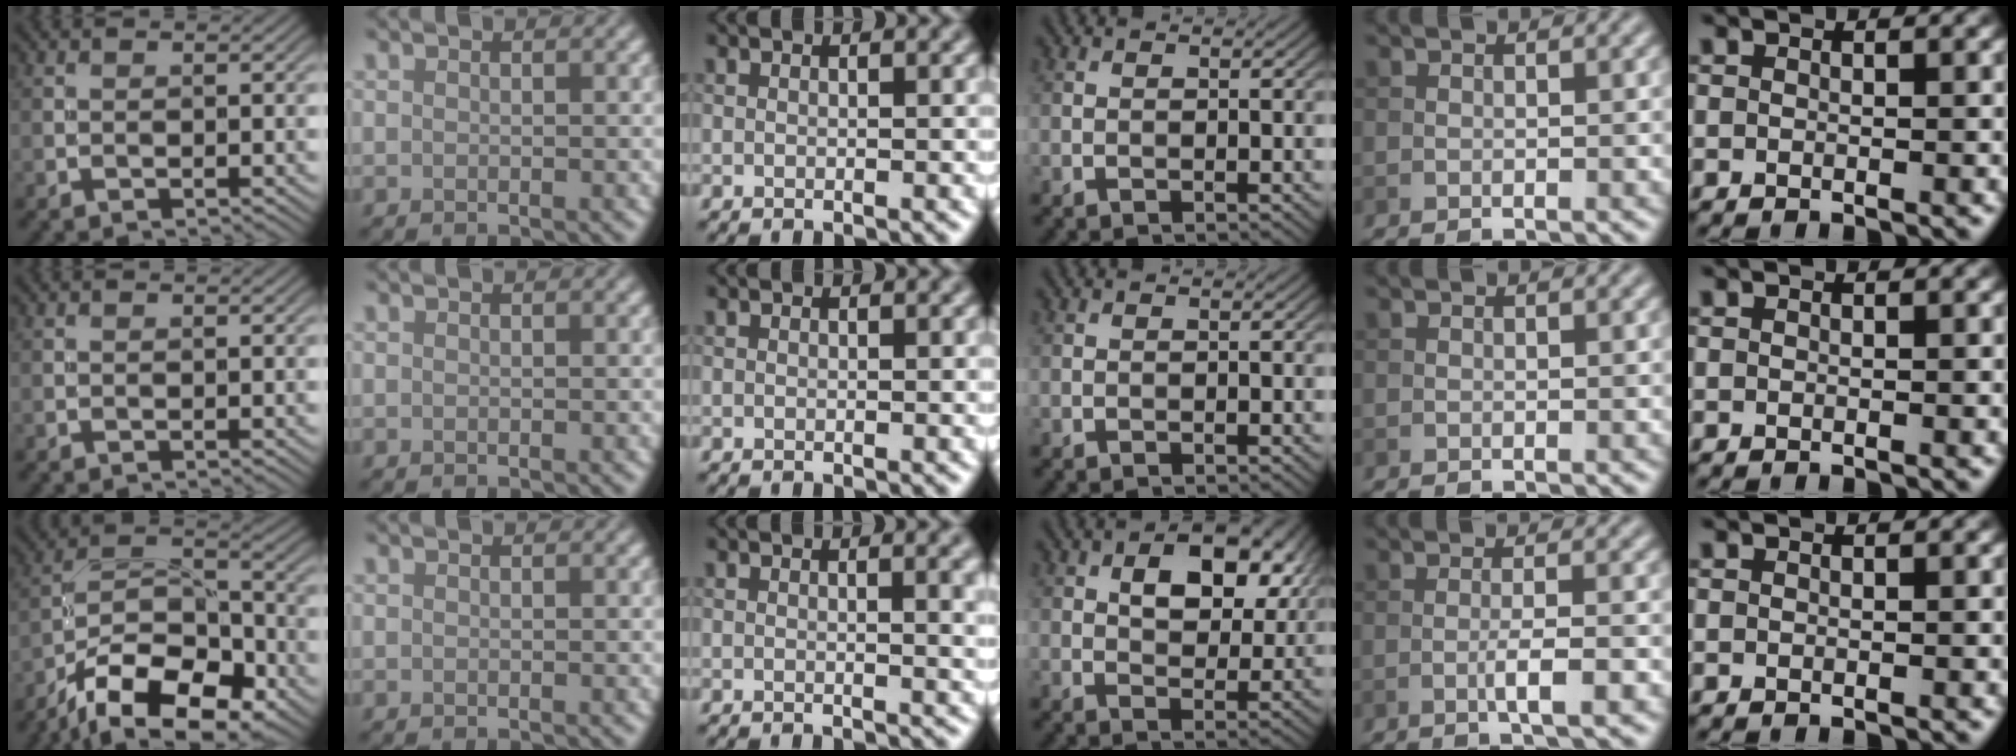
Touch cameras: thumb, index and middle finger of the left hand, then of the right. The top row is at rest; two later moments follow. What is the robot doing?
{"motion": "screw", "object": "medicine bottle"}